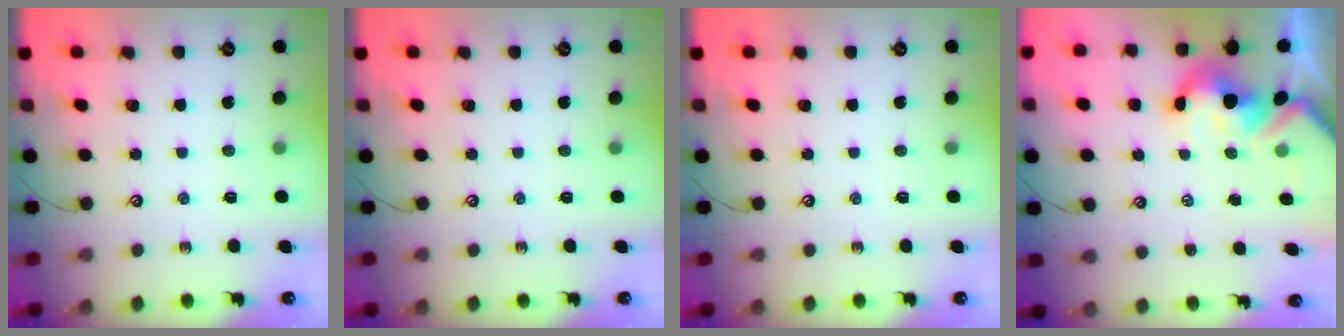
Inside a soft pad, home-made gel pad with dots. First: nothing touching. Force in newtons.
{"total": 0.0}
{"total": 0.0}
{"total": 5.9, "press": 5.8, "slide": 1.1}